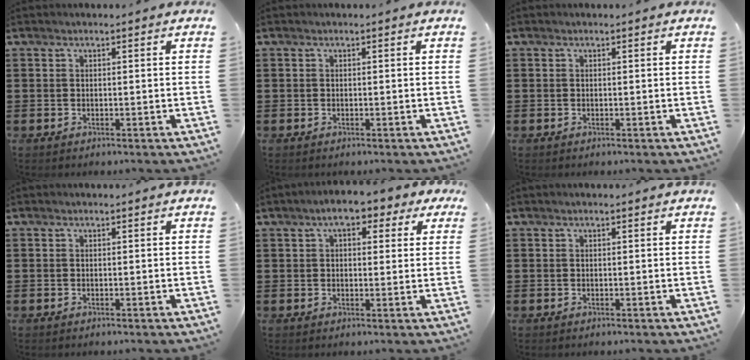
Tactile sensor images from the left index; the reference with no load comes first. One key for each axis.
{"total": 0.0}
{"total": 0.0}
{"total": 0.0}
{"total": 6.0, "fx": 3.8, "fy": 2.4, "fz": 4.0, "tx": -0.072, "ty": 0.003, "tz": 0.062}
{"total": 0.0}